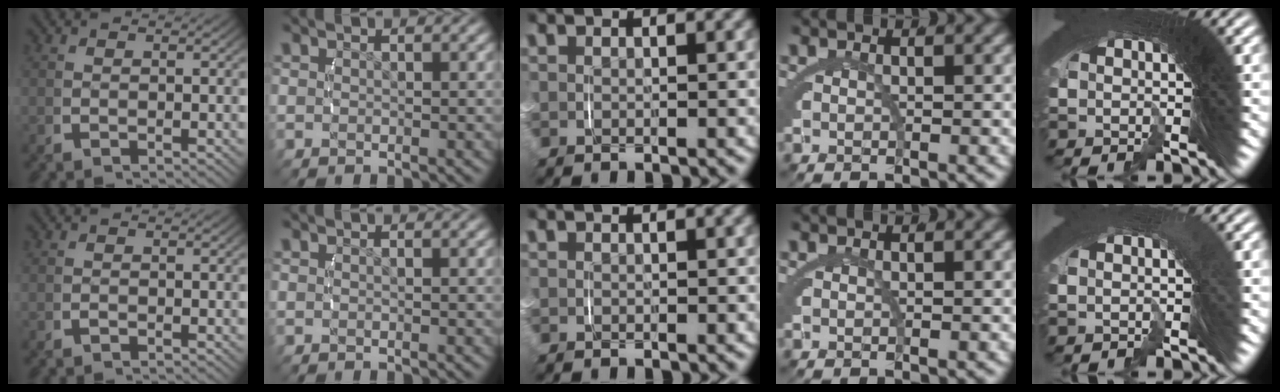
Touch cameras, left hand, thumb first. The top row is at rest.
{"little": {"total": 0.6, "force": [-0.4, 0.2, -0.3], "torque": [-0.001, 0.003, -0.004]}}